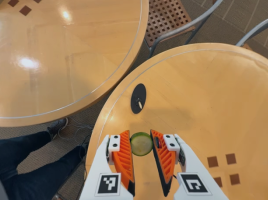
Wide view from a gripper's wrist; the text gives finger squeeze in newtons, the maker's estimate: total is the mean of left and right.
{"total": 9.8, "left": 10.1, "right": 9.6}